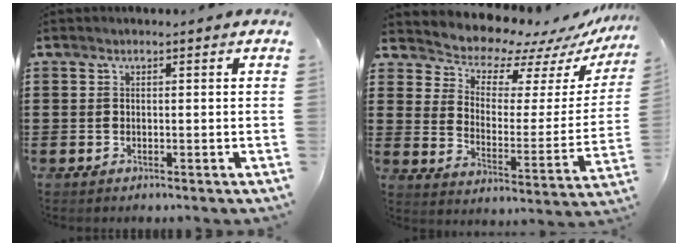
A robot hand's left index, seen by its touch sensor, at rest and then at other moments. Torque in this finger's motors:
{"motor_torque": [1.07, -1.07, 0.63, 0.06]}